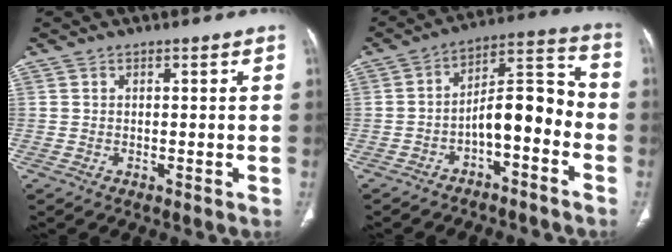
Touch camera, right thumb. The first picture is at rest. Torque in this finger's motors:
{"motor_torque": [1.51, 1.06, 1.29, -0.75, 0.06]}